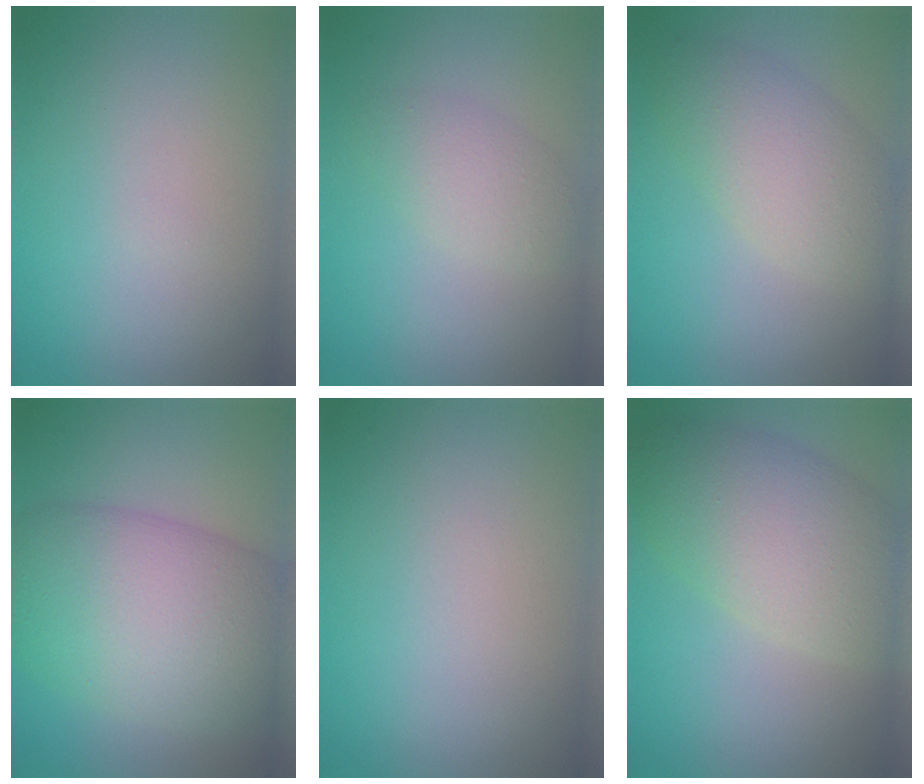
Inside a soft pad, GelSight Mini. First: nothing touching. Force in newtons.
{"total": 2.7, "press": 2.7, "slide": 0.2}
{"total": 5.0, "press": 5.0, "slide": 0.4}
{"total": 11.6, "press": 11.6, "slide": 0.8}
{"total": 0.0}
{"total": 7.5, "press": 7.4, "slide": 0.4}